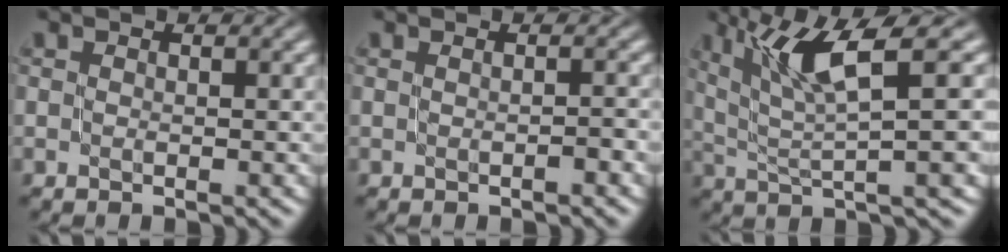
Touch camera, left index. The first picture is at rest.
{"total": 0.8, "force": [-0.2, 0.1, 0.8], "torque": [-0.009, 0.000, -0.005]}
{"total": 6.8, "force": [3.2, 1.1, 5.9], "torque": [-0.104, 0.017, 0.061]}